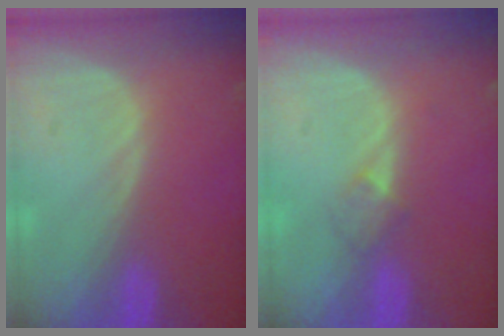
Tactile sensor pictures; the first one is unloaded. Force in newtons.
{"total": 2.1, "press": 1.8, "slide": 1.0}